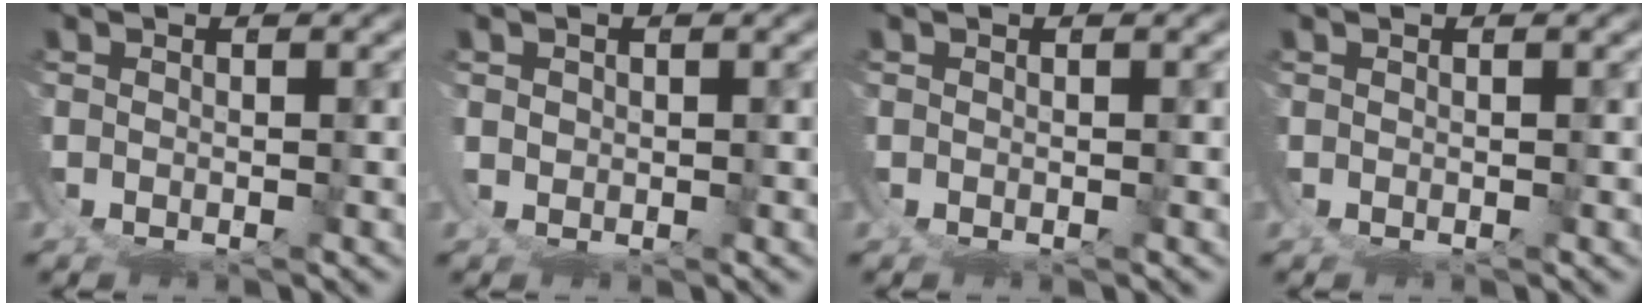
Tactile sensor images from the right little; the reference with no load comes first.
{"total": 0.9, "force": [0.7, 0.0, 0.6], "torque": [-0.022, -0.006, 0.020]}
{"total": 0.0}
{"total": 0.0}